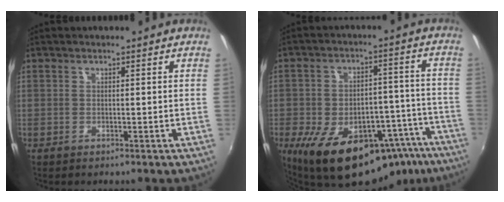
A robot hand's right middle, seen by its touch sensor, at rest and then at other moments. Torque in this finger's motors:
{"motor_torque": [1.56, -0.58, 1.05, 0.21]}